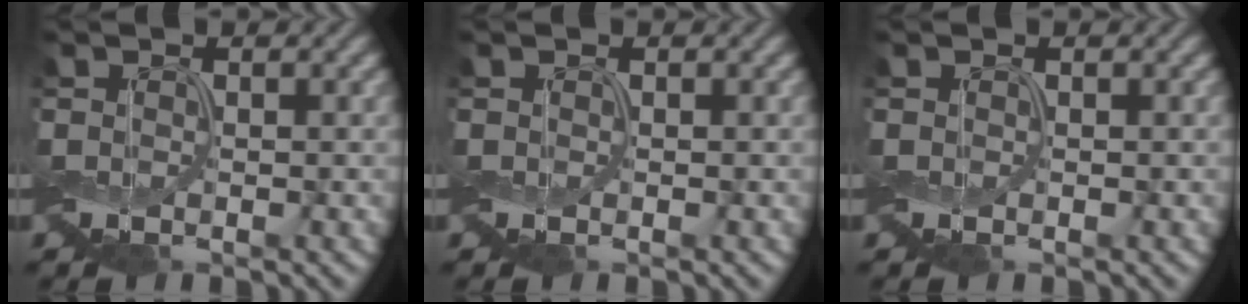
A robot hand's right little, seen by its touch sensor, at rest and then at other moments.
{"total": 0.0}
{"total": 0.0}